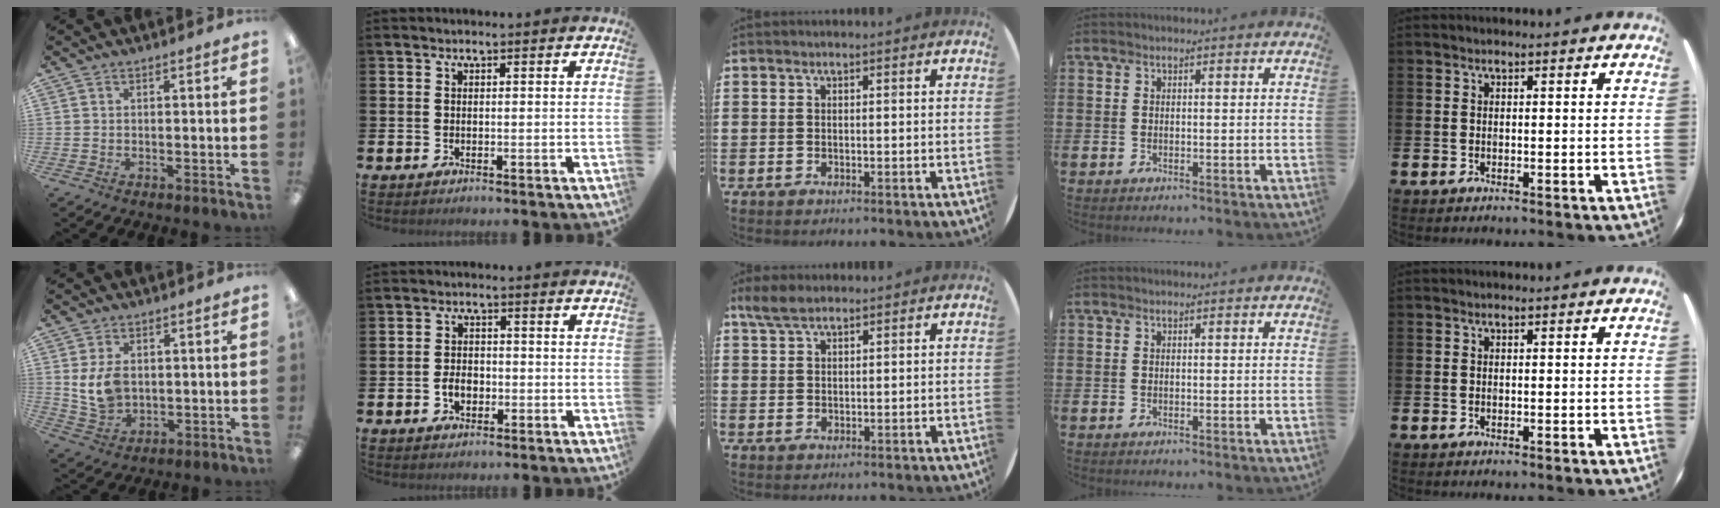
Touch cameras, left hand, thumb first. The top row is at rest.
{"thumb": {"total": 8.0, "force": [1.5, 5.8, 5.4], "torque": [-0.107, -0.001, 0.029]}, "index": {"total": 2.8, "force": [-0.9, 1.9, 1.8], "torque": [-0.022, -0.001, -0.022]}, "middle": {"total": 3.5, "force": [2.7, 1.2, 1.9], "torque": [-0.035, 0.003, 0.049]}}